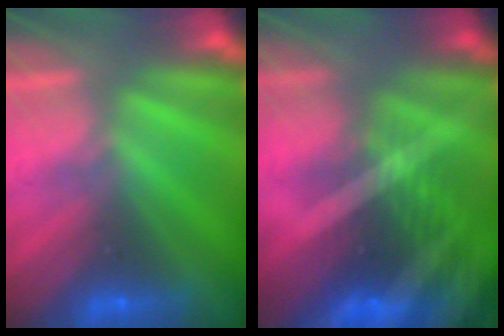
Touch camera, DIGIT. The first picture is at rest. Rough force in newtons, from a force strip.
{"total": 9.1}